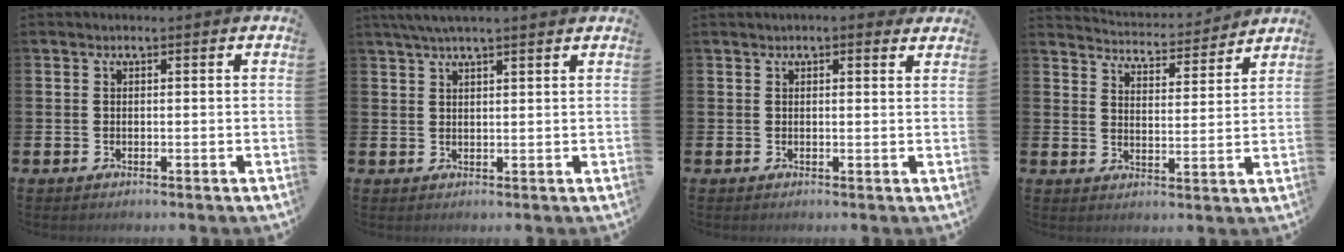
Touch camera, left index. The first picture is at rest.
{"total": 3.6, "force": [3.1, 0.2, 1.9], "torque": [-0.037, -0.002, 0.055]}
{"total": 1.4, "force": [1.4, 0.2, 0.4], "torque": [0.002, -0.004, 0.022]}
{"total": 4.3, "force": [4.3, 0.4, 0.2], "torque": [-0.016, -0.039, 0.069]}